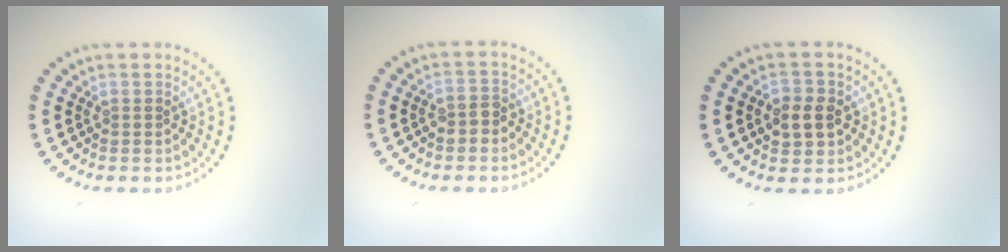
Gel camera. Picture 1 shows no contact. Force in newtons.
{"total": 1.6, "press": 1.5, "slide": 0.5}
{"total": 2.9, "press": 2.9, "slide": 0.4}